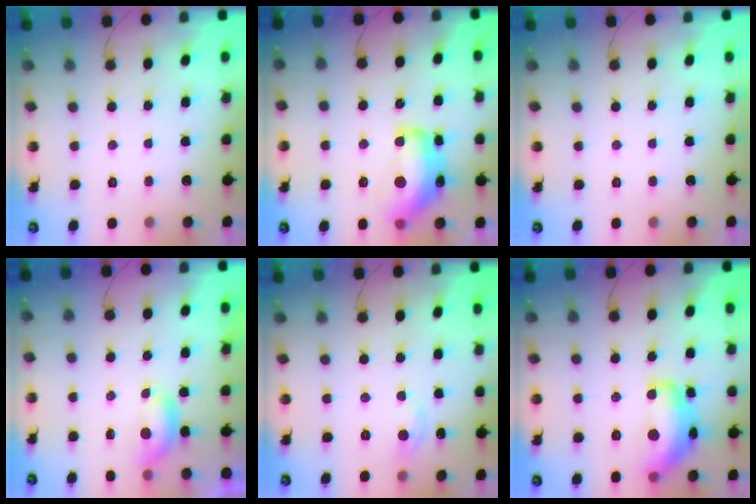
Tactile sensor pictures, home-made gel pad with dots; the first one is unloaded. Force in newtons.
{"total": 15.5, "press": 15.5, "slide": 0.9}
{"total": 0.0}
{"total": 5.0, "press": 5.0, "slide": 0.6}
{"total": 4.3, "press": 4.3, "slide": 0.6}
{"total": 14.1, "press": 14.1, "slide": 0.9}